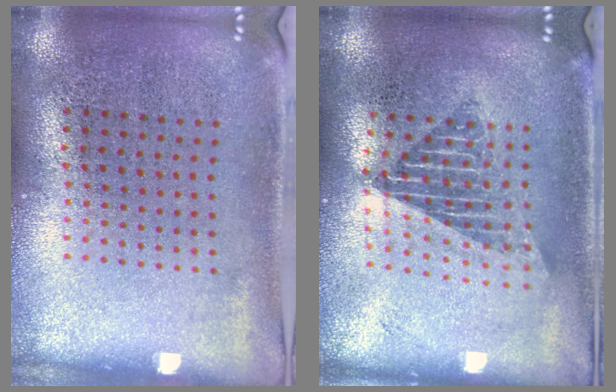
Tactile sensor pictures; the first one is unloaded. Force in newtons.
{"total": 1.7, "press": 1.4, "slide": 1.0}